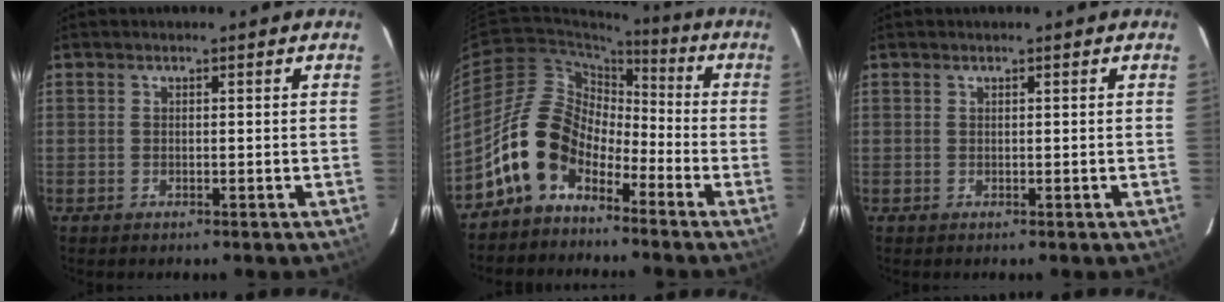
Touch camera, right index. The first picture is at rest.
{"total": 12.4, "force": [-7.1, 8.2, 6.0], "torque": [-0.115, 0.024, -0.131]}
{"total": 0.0}